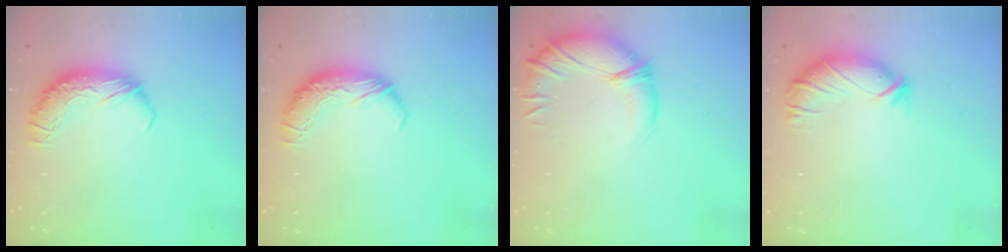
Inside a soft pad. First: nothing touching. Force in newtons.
{"total": 0.0}
{"total": 3.1, "press": 1.7, "slide": 2.7}
{"total": 2.8, "press": 2.6, "slide": 0.9}